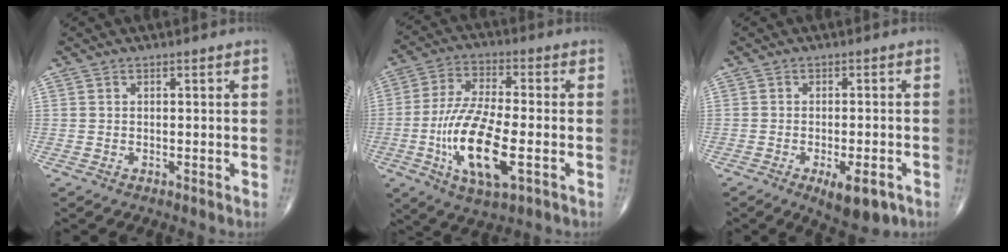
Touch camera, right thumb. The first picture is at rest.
{"total": 15.7, "force": [-4.1, 5.4, 14.2], "torque": [-0.288, 0.006, -0.072]}
{"total": 7.6, "force": [-3.7, 2.8, 6.1], "torque": [-0.084, 0.004, -0.046]}